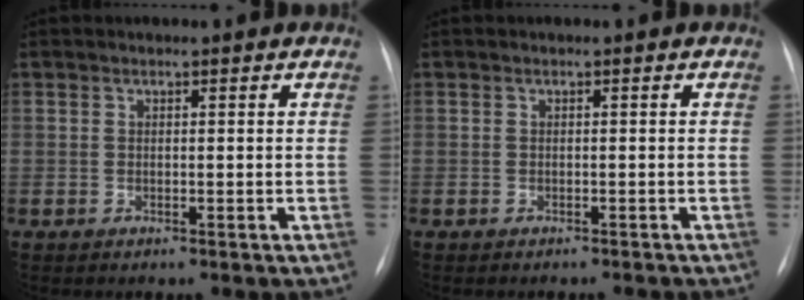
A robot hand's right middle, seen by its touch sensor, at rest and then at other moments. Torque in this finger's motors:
{"motor_torque": [-0.39, -0.44, -0.01, 0.00]}